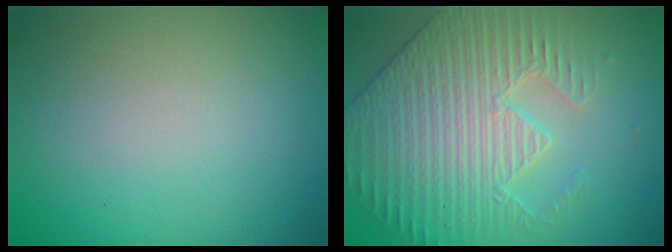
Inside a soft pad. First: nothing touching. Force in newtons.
{"total": 5.0, "press": 4.9, "slide": 1.3}